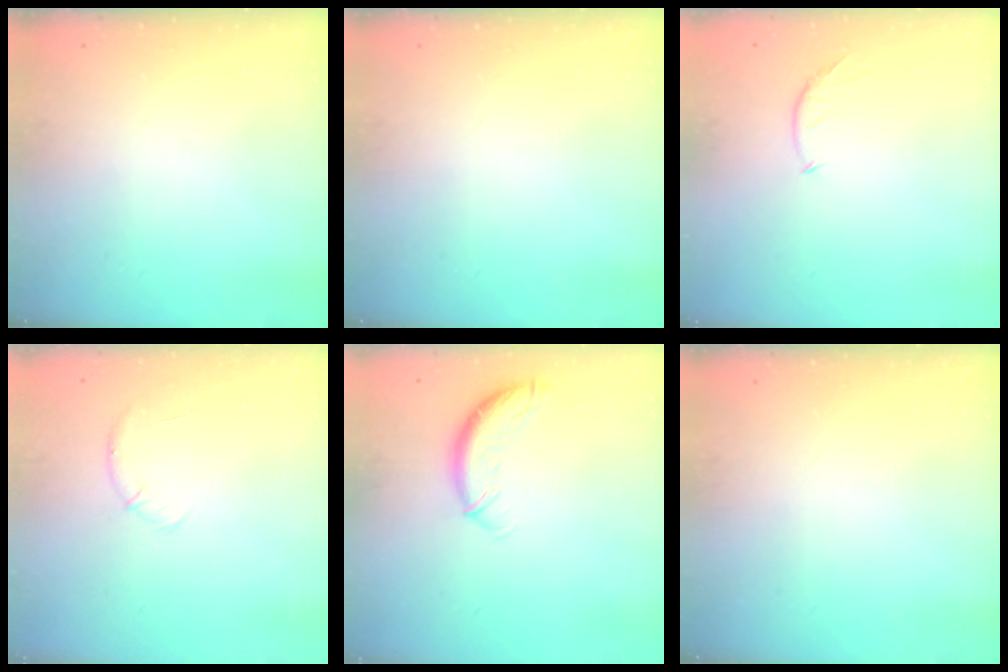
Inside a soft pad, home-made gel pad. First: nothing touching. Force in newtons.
{"total": 0.0}
{"total": 6.7, "press": 6.6, "slide": 1.0}
{"total": 6.3, "press": 6.0, "slide": 1.8}
{"total": 9.4, "press": 9.4, "slide": 0.5}
{"total": 0.0}